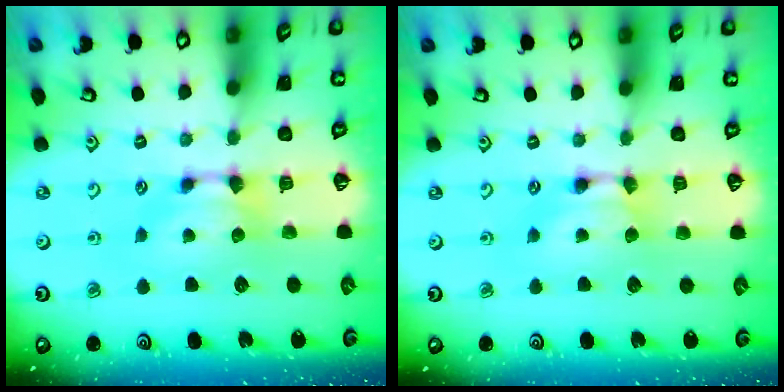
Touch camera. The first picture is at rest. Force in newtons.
{"total": 1.7, "press": 1.7, "slide": 0.2}